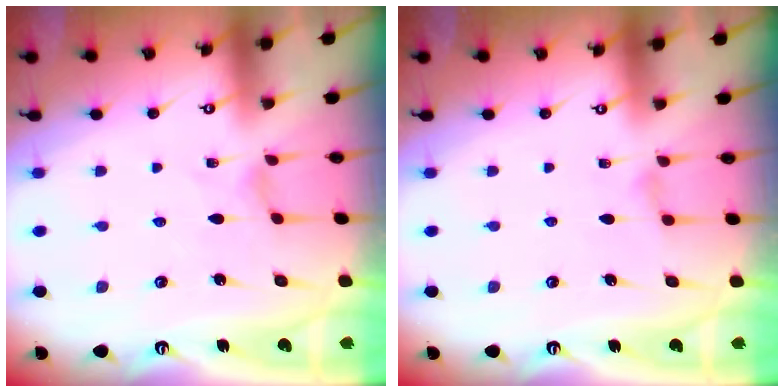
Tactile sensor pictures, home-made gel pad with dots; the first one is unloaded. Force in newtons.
{"total": 1.3, "press": 1.3, "slide": 0.3}